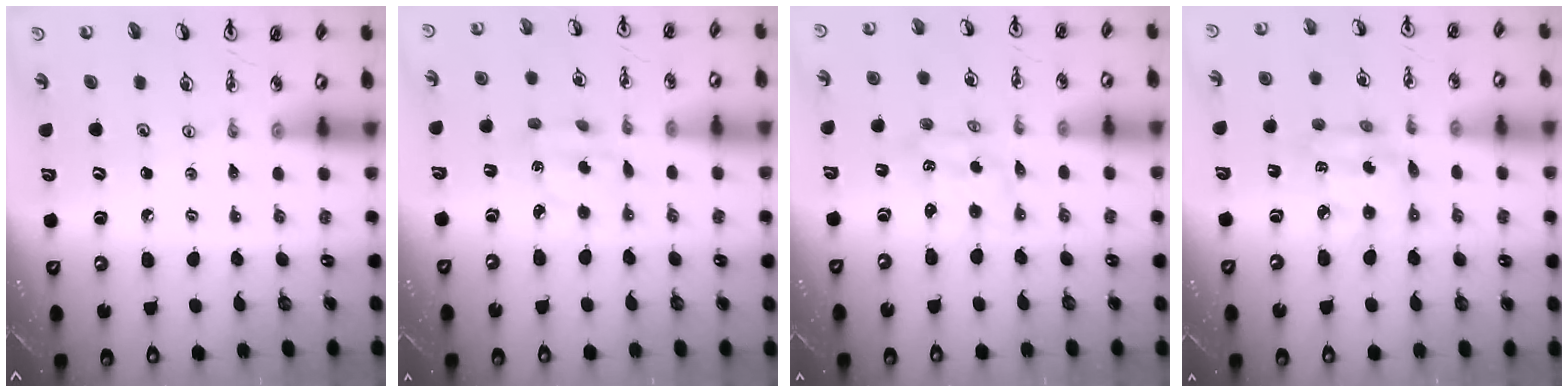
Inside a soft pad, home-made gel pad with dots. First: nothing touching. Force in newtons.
{"total": 2.5, "press": 2.4, "slide": 0.5}
{"total": 0.7, "press": 0.7, "slide": 0.1}
{"total": 7.8, "press": 7.8, "slide": 0.7}